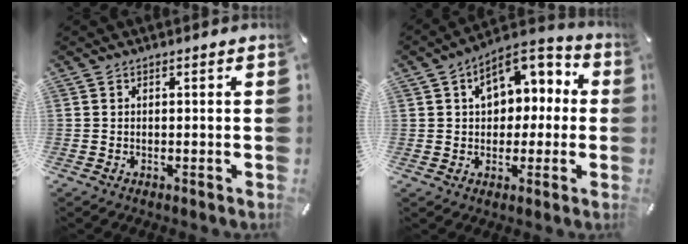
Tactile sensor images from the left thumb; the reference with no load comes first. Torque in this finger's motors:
{"motor_torque": [1.74, 1.93, 0.27, 0.01, 0.39]}